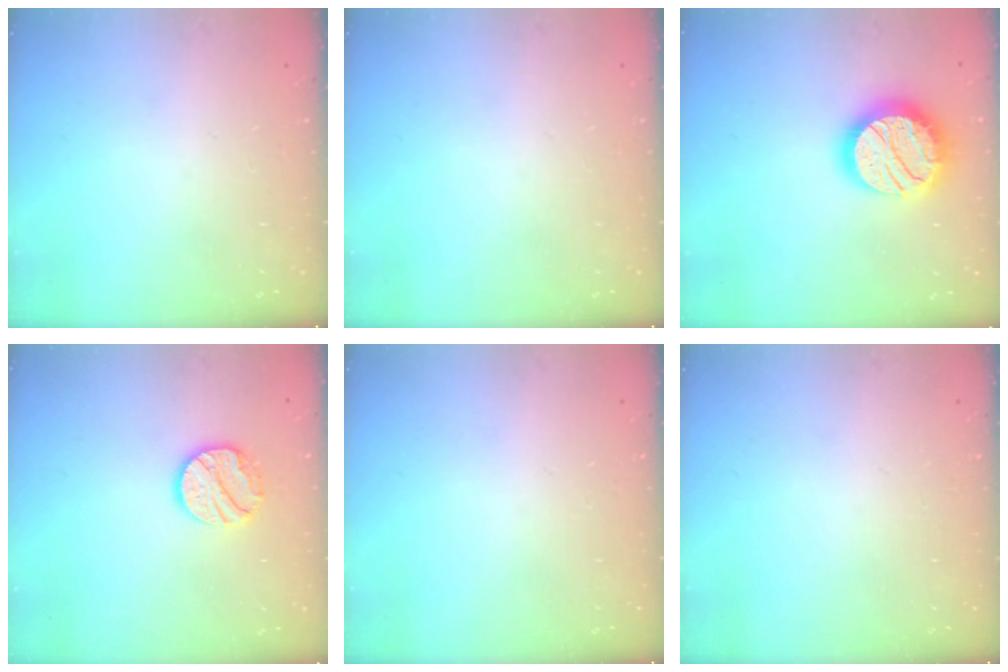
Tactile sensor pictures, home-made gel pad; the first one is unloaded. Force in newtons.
{"total": 0.0}
{"total": 20.9, "press": 20.9, "slide": 1.6}
{"total": 12.2, "press": 12.2, "slide": 1.0}
{"total": 0.0}
{"total": 0.0}